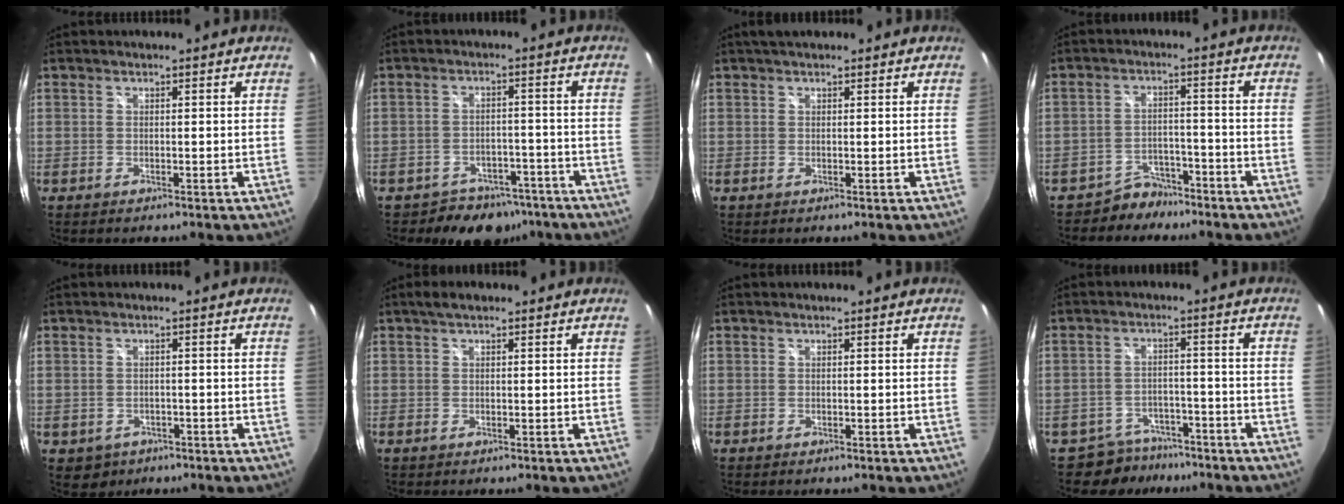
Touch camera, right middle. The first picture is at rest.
{"total": 9.0, "force": [-6.8, 5.6, 1.6], "torque": [-0.035, 0.019, -0.083]}
{"total": 2.8, "force": [2.0, 1.0, 1.7], "torque": [-0.027, 0.011, 0.029]}
{"total": 5.1, "force": [-4.3, 2.7, 0.0], "torque": [-0.005, 0.016, -0.070]}
{"total": 3.5, "force": [-1.3, 3.0, 1.1], "torque": [-0.031, -0.004, -0.010]}
{"total": 2.8, "force": [1.7, 1.1, 1.9], "torque": [-0.034, 0.009, 0.025]}
{"total": 0.0}
{"total": 6.6, "force": [-5.6, 3.5, 0.1], "torque": [-0.013, 0.012, -0.082]}